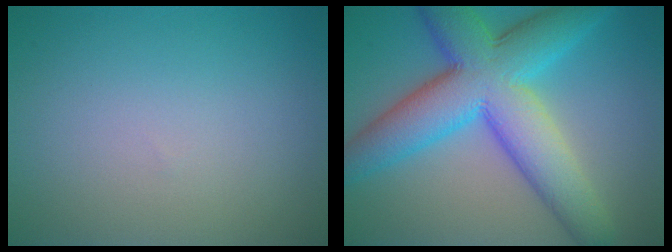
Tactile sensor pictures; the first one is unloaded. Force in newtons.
{"total": 10.9, "press": 10.9, "slide": 0.0}